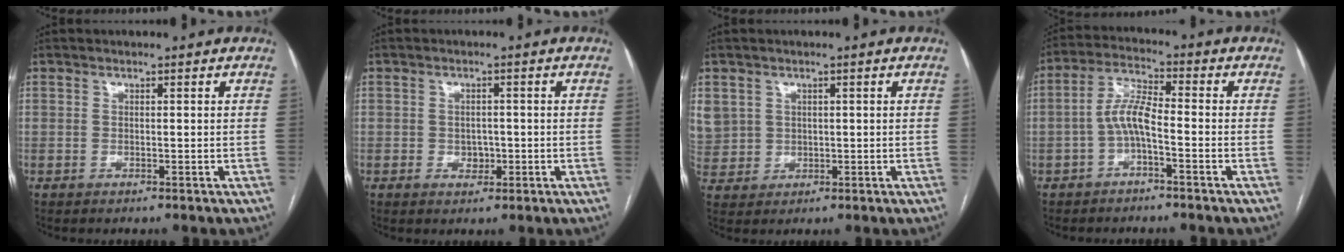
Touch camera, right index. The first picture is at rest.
{"total": 1.0, "force": [-0.5, 0.7, 0.5], "torque": [-0.010, 0.002, -0.005]}
{"total": 8.4, "force": [2.1, 7.8, 2.1], "torque": [-0.082, 0.023, 0.065]}
{"total": 5.7, "force": [-1.7, 1.2, 5.3], "torque": [-0.108, 0.016, -0.036]}